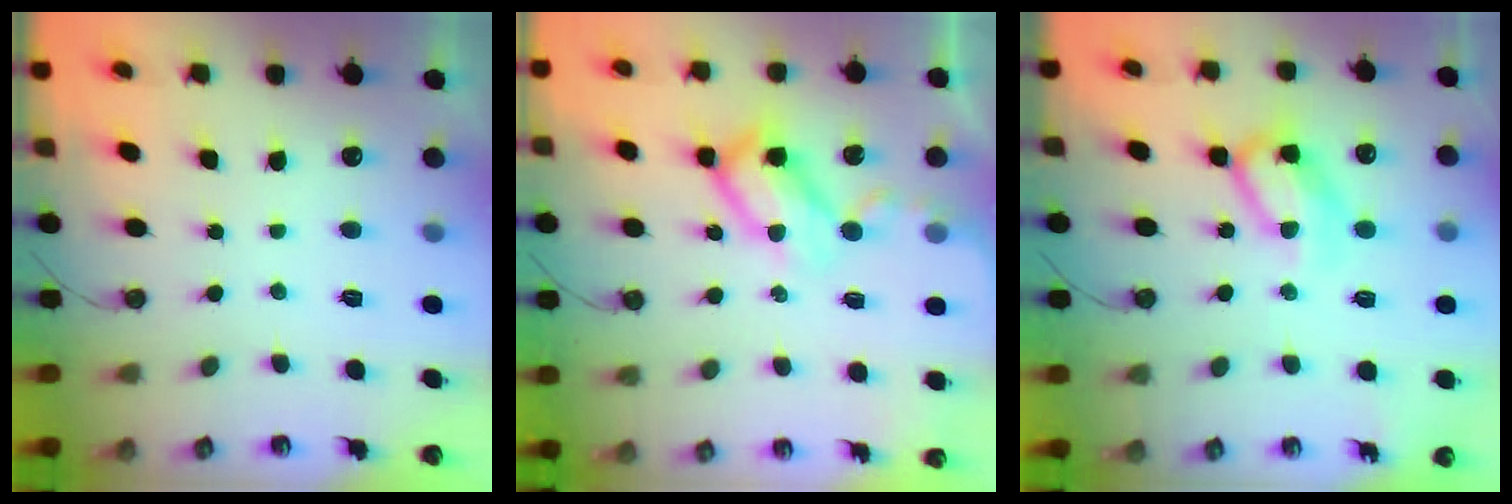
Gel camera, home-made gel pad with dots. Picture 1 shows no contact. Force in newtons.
{"total": 13.2, "press": 13.1, "slide": 1.3}
{"total": 13.3, "press": 13.3, "slide": 1.2}